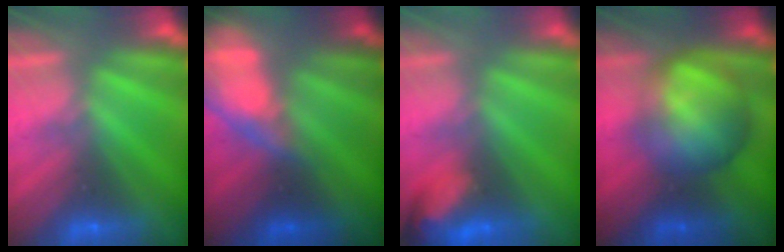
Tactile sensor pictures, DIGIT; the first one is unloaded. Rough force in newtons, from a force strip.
{"total": 7.6}
{"total": 6.8}
{"total": 9.4}